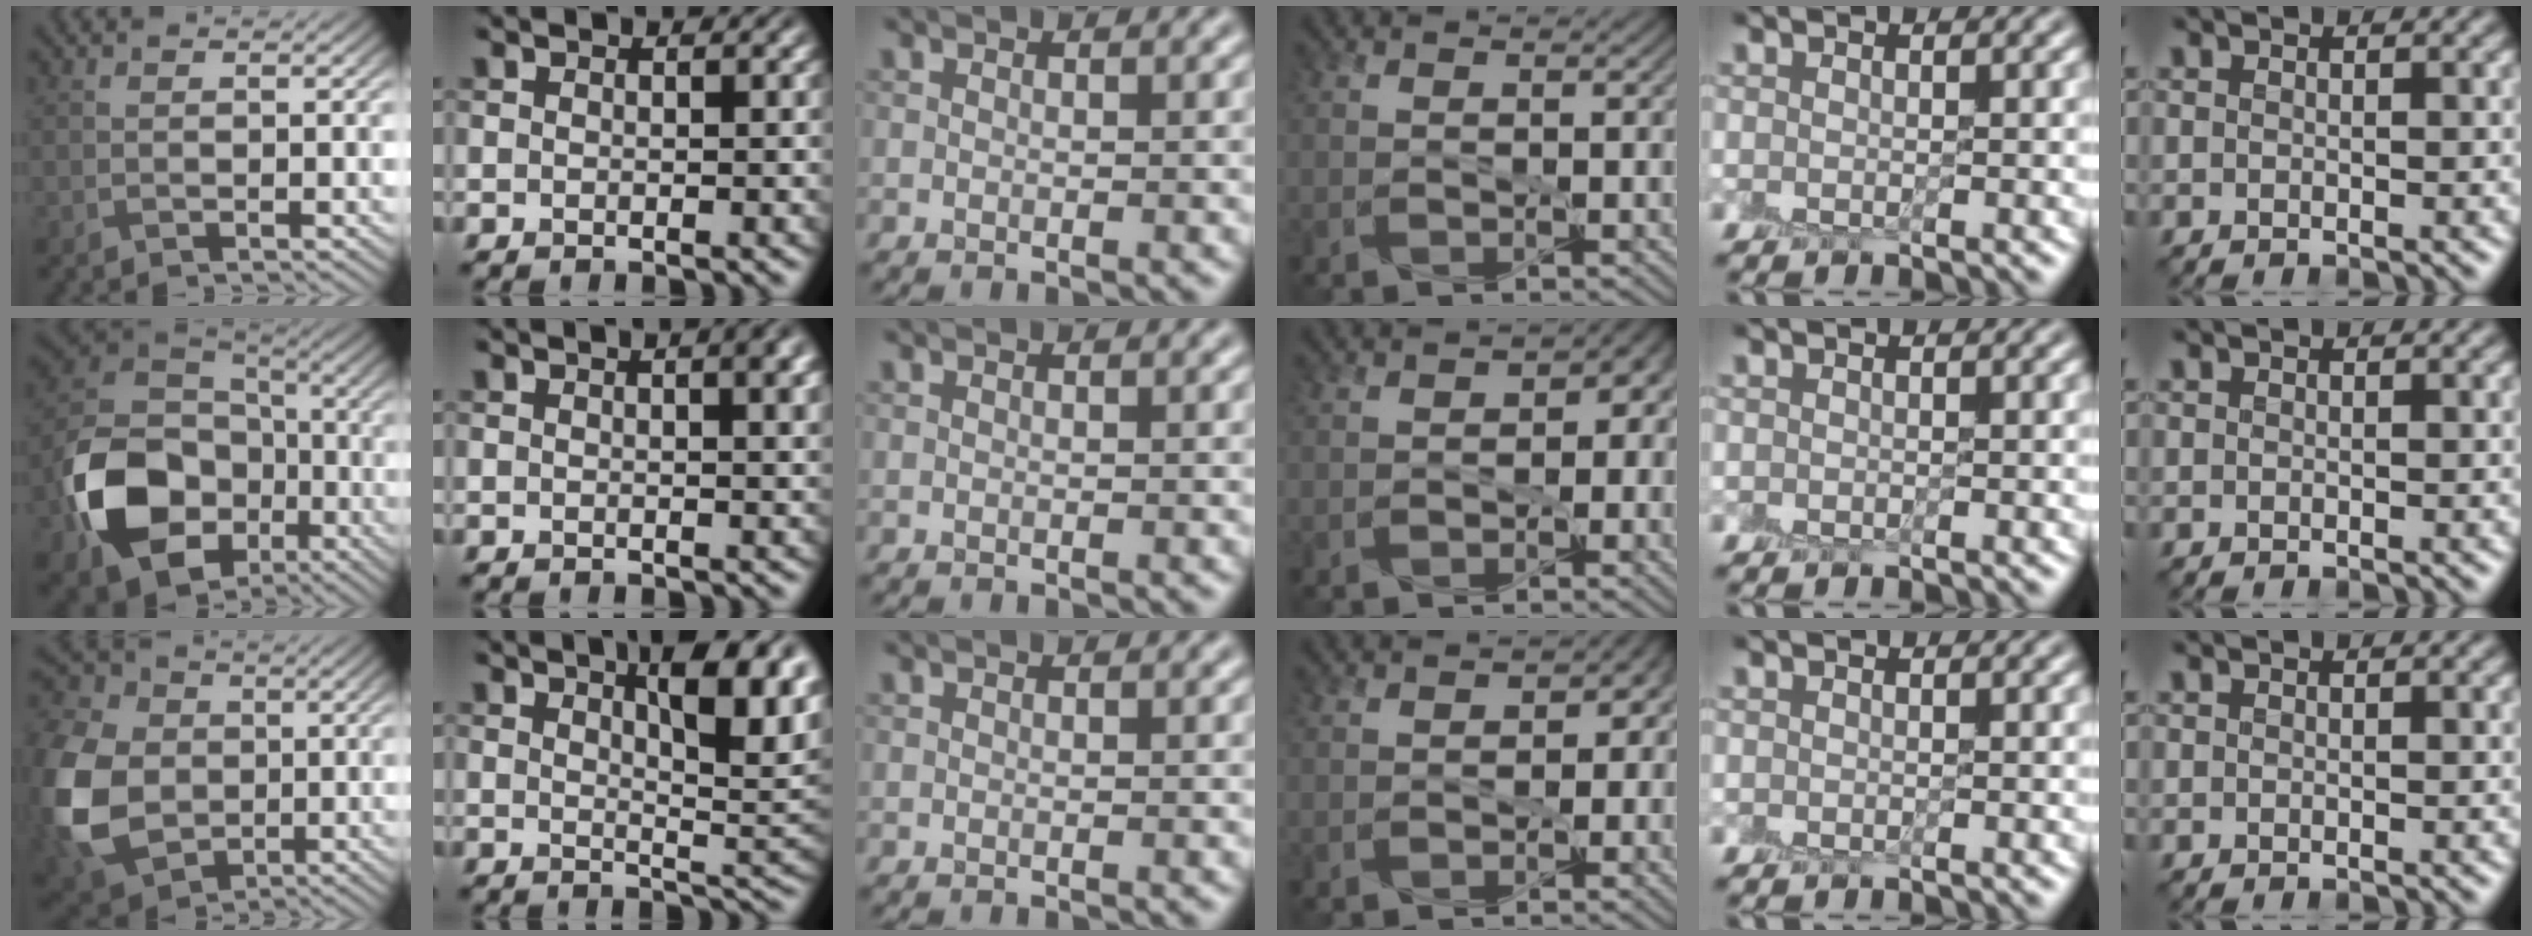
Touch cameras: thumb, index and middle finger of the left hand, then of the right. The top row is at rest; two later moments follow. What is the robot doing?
{"motion": "peel", "object": "lint roller sheet"}